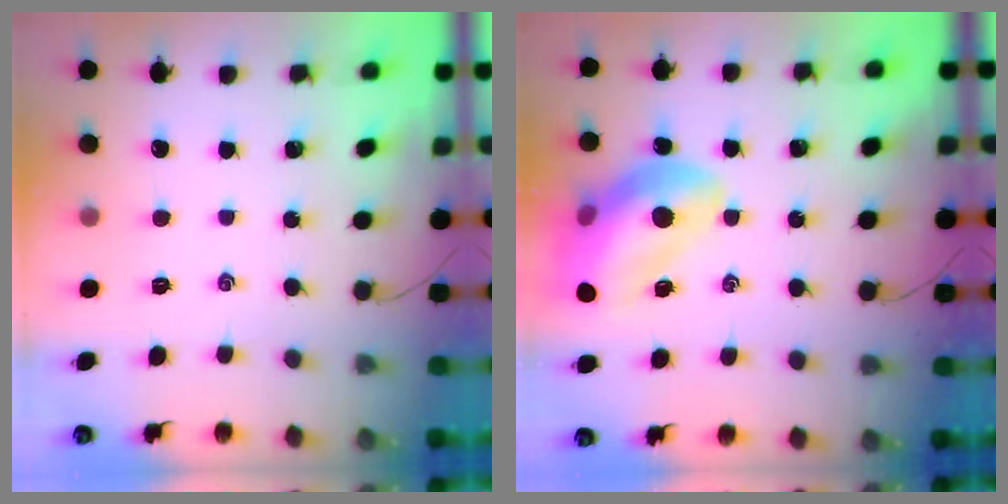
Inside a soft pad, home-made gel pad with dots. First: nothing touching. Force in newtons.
{"total": 18.7, "press": 18.5, "slide": 2.8}